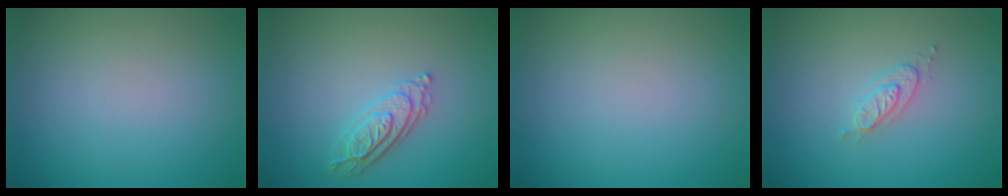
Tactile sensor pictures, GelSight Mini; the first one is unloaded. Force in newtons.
{"total": 2.9, "press": 2.7, "slide": 1.0}
{"total": 0.0}
{"total": 2.0, "press": 2.0, "slide": 0.4}